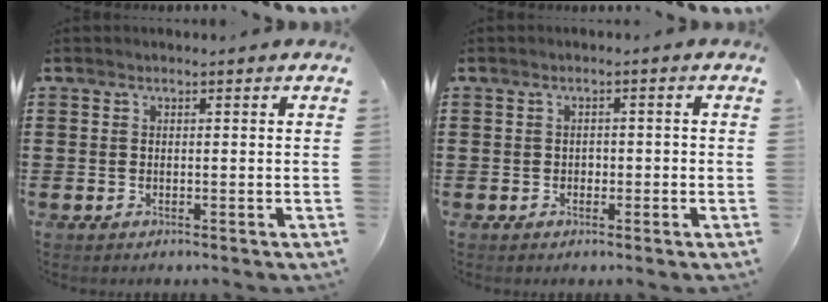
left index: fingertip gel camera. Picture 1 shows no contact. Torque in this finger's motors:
{"motor_torque": [0.03, 0.00, 0.06, 0.00]}